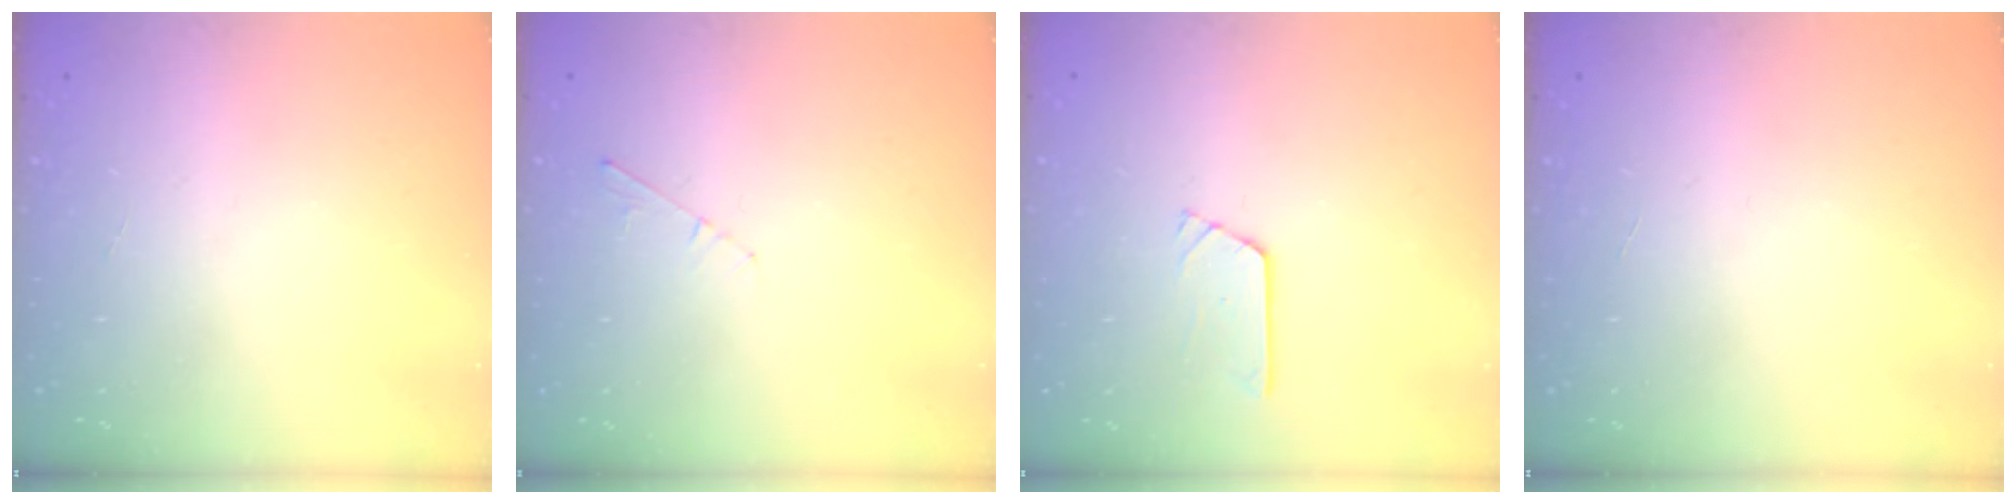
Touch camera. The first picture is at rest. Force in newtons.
{"total": 2.8, "press": 2.8, "slide": 0.4}
{"total": 3.5, "press": 3.5, "slide": 0.2}
{"total": 0.0}